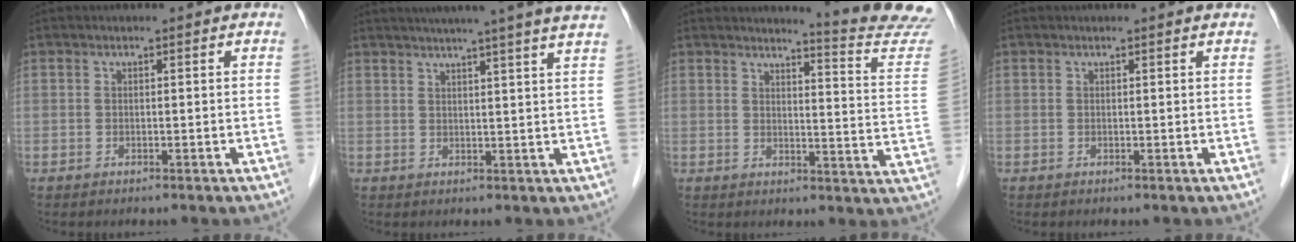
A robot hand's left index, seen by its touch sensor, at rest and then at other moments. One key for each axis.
{"total": 16.4, "fx": 13.9, "fy": -1.4, "fz": 8.5, "tx": -0.133, "ty": 0.001, "tz": 0.166}
{"total": 13.3, "fx": 13.1, "fy": -1.9, "fz": 1.6, "tx": -0.021, "ty": -0.118, "tz": 0.134}
{"total": 1.0, "fx": 1.0, "fy": -0.1, "fz": 0.3, "tx": -0.012, "ty": 0.006, "tz": 0.013}